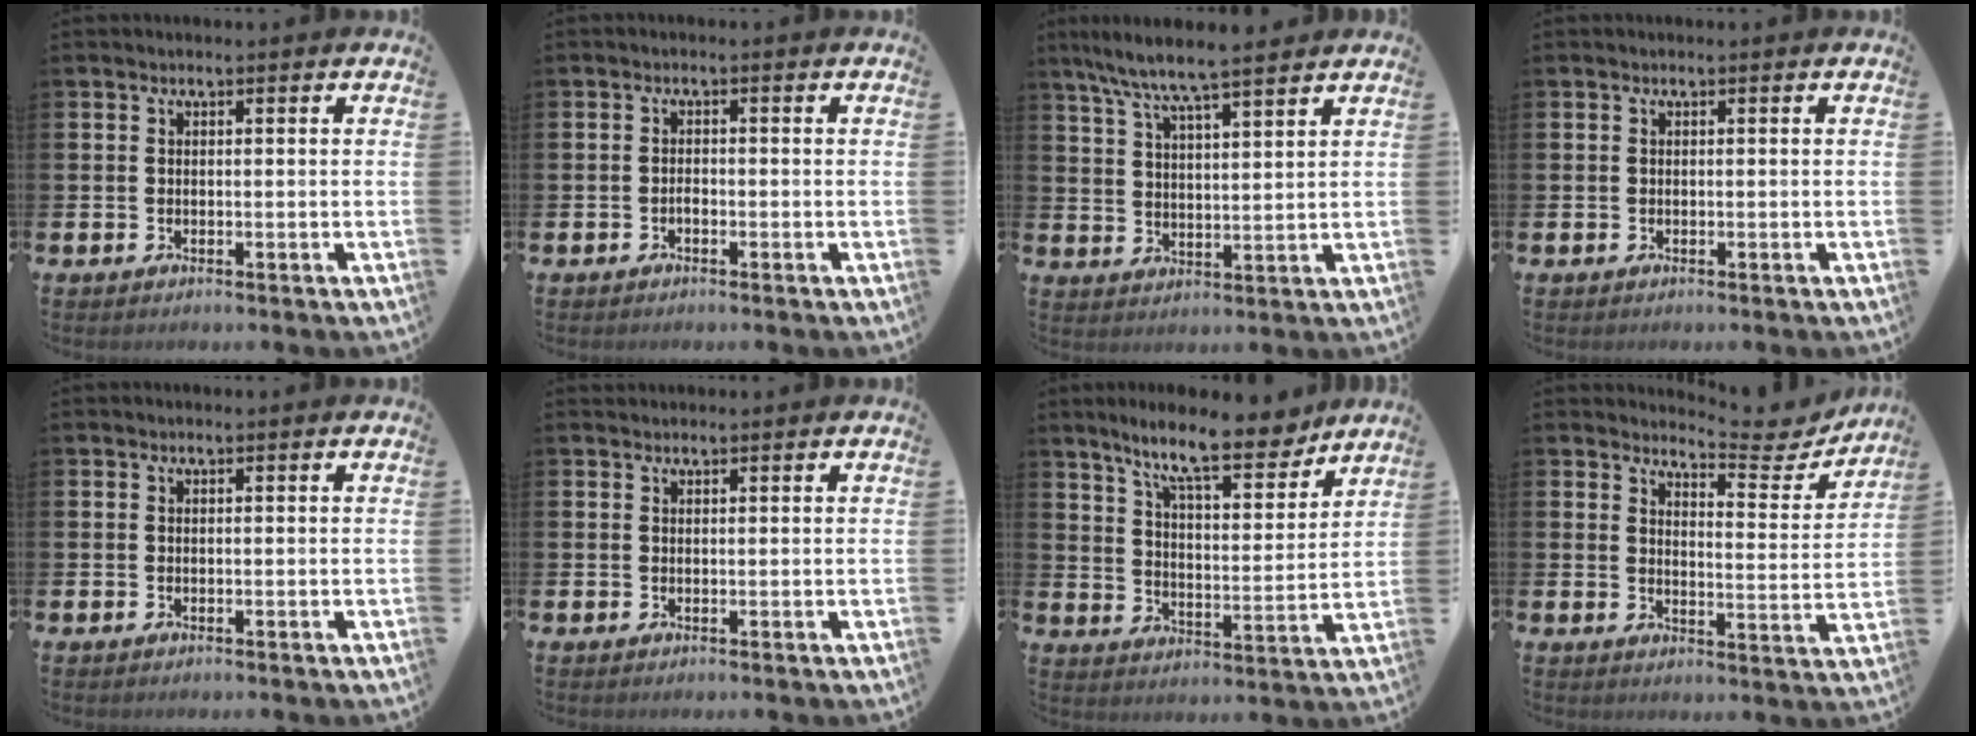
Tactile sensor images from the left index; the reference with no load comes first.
{"total": 0.9, "force": [-0.6, 0.4, 0.5], "torque": [-0.006, -0.004, -0.013]}
{"total": 7.1, "force": [6.6, 0.1, 2.7], "torque": [-0.080, -0.030, 0.117]}
{"total": 0.0}
{"total": 0.0}
{"total": 0.7, "force": [0.7, 0.2, 0.0], "torque": [0.009, -0.003, 0.011]}
{"total": 11.3, "force": [9.6, 2.3, 5.6], "torque": [-0.120, -0.048, 0.164]}
{"total": 5.1, "force": [5.0, 0.8, 0.9], "torque": [-0.017, -0.043, 0.079]}